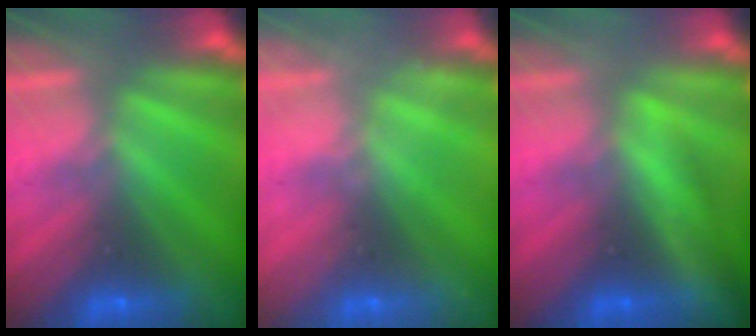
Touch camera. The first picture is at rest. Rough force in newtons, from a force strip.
{"total": 2.3}
{"total": 3.4}